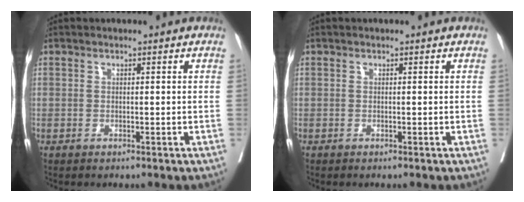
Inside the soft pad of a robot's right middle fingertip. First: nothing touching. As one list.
[{"total": 0.0}]